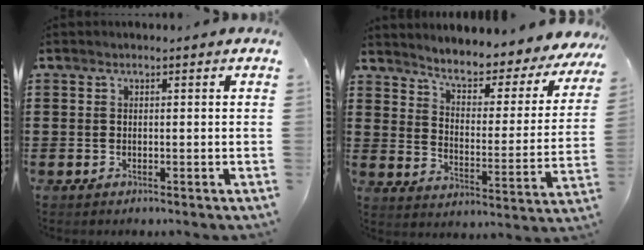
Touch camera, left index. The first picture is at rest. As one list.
[{"total": 4.7, "force": [4.1, 0.6, 2.1], "torque": [-0.054, -0.038, 0.059]}]